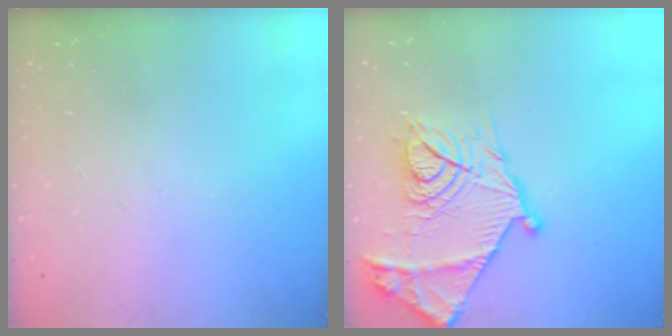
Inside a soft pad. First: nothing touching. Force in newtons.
{"total": 23.5, "press": 23.5, "slide": 1.5}